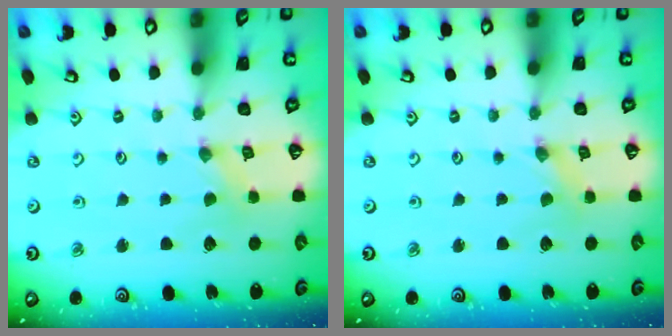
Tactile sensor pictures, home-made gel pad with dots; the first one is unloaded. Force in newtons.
{"total": 0.0}